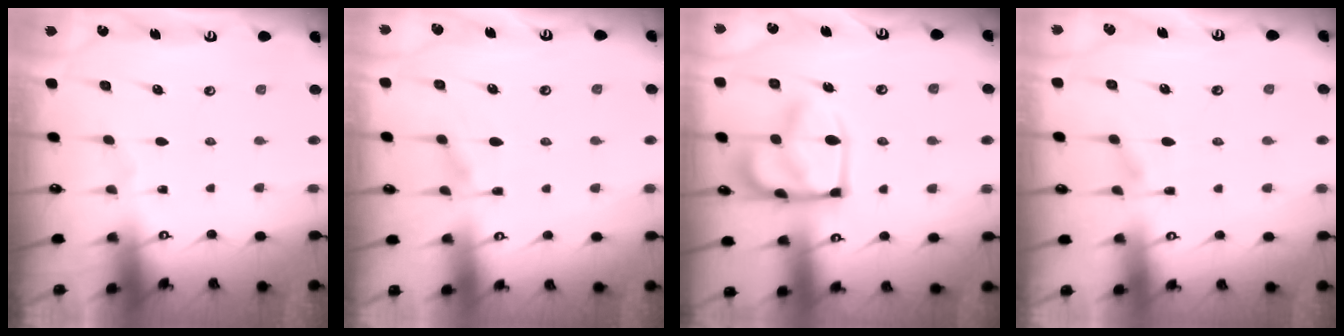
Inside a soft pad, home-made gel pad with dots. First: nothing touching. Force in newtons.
{"total": 1.4, "press": 0.2, "slide": 1.4}
{"total": 15.0, "press": 15.0, "slide": 1.2}
{"total": 1.6, "press": 1.1, "slide": 1.2}